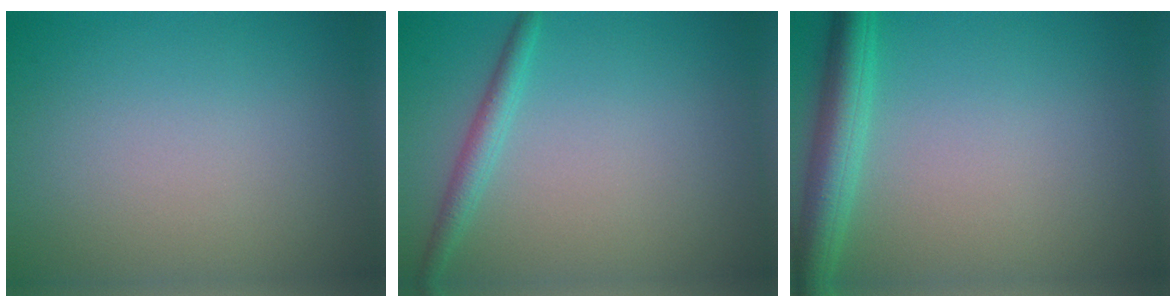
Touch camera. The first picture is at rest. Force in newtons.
{"total": 2.0, "press": 2.0, "slide": 0.1}
{"total": 4.3, "press": 4.3, "slide": 0.2}